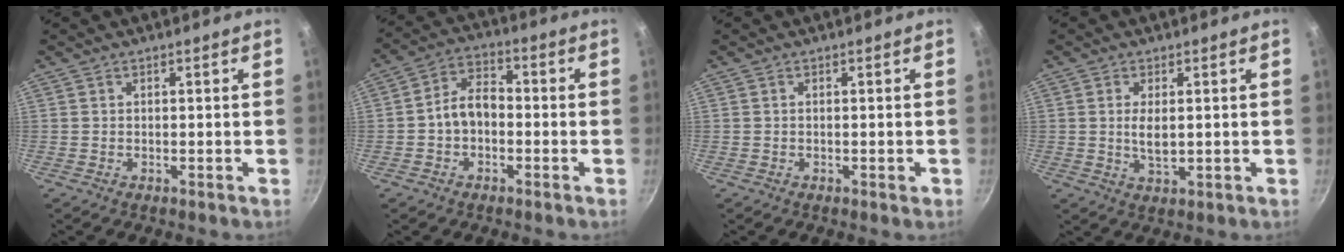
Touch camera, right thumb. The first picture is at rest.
{"total": 7.1, "force": [-1.3, 5.0, 4.9], "torque": [-0.062, 0.034, -0.034]}
{"total": 1.1, "force": [-0.3, 0.4, 1.0], "torque": [-0.013, 0.001, -0.005]}
{"total": 4.2, "force": [0.4, 1.8, 3.8], "torque": [-0.074, -0.005, 0.011]}